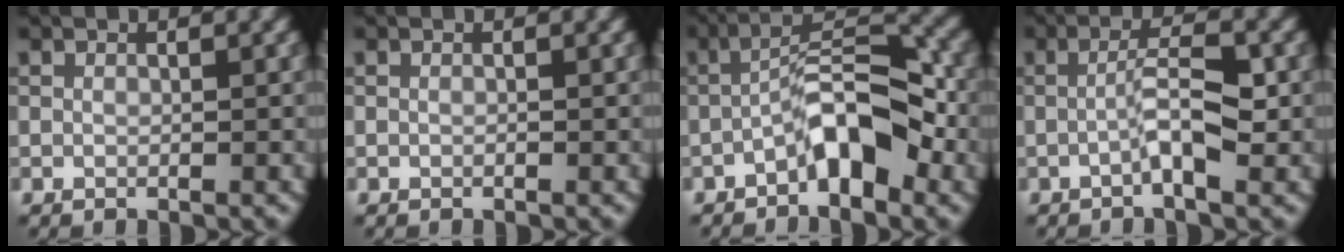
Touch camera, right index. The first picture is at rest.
{"total": 0.0}
{"total": 5.6, "force": [-2.5, 1.9, 4.7], "torque": [-0.078, 0.025, -0.046]}
{"total": 3.7, "force": [-0.9, 0.5, 3.6], "torque": [-0.063, 0.008, -0.023]}